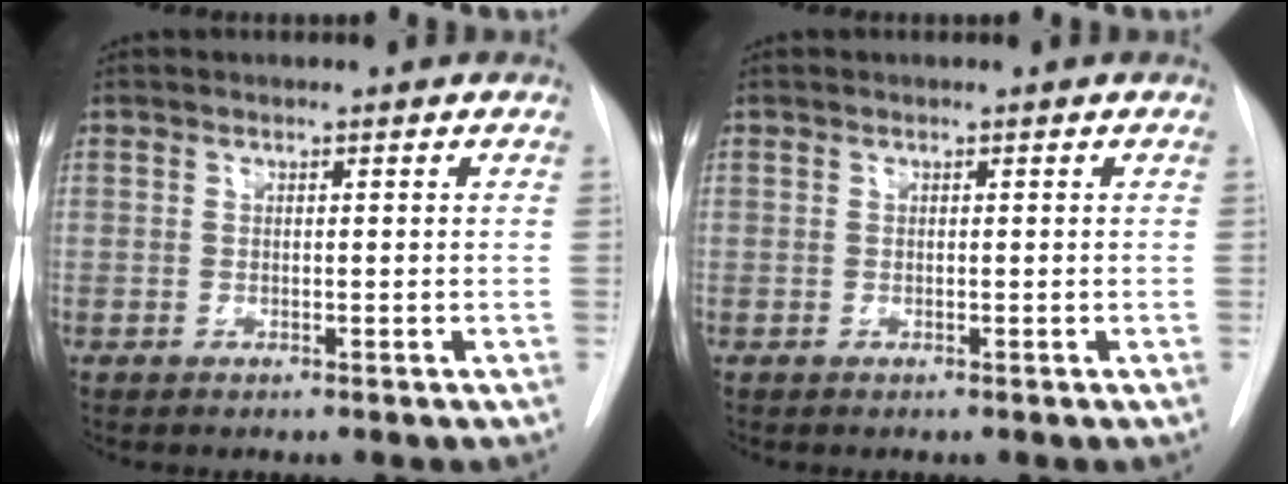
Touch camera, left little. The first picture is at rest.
{"total": 0.0}